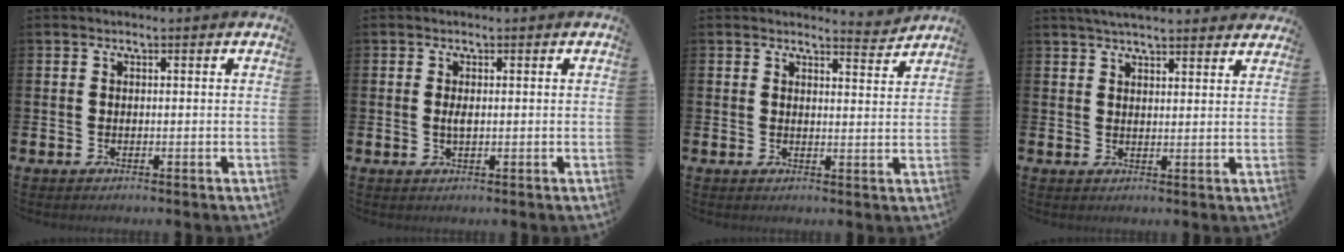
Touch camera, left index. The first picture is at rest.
{"total": 1.3, "force": [0.2, 0.5, 1.3], "torque": [-0.019, 0.000, 0.000]}
{"total": 3.6, "force": [3.5, 0.1, 0.0], "torque": [0.013, -0.029, 0.060]}
{"total": 3.8, "force": [3.6, 0.4, 0.9], "torque": [-0.025, -0.011, 0.067]}